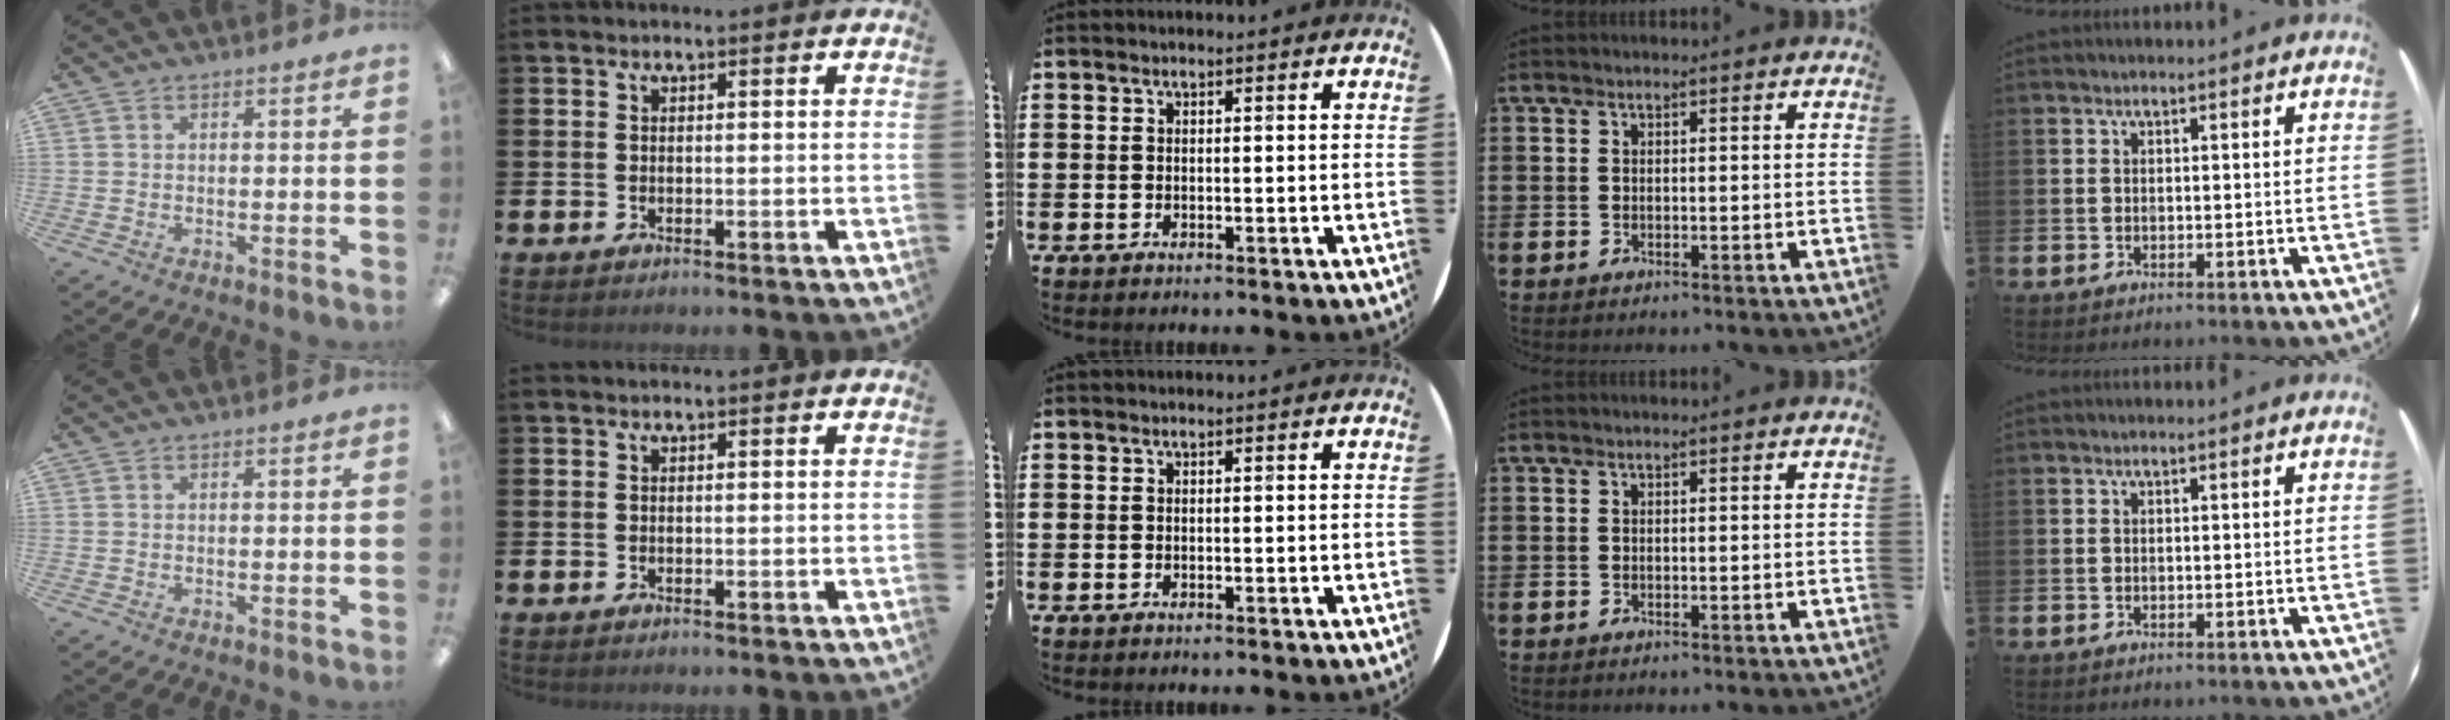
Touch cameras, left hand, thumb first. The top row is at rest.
{}